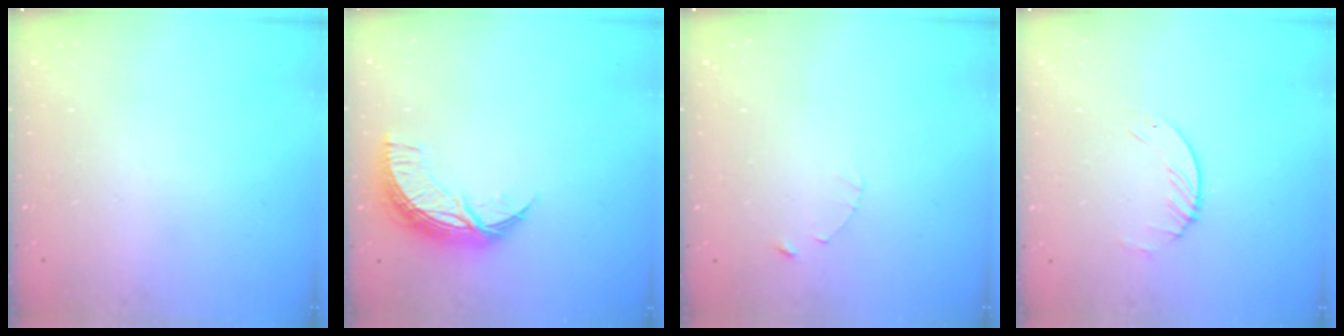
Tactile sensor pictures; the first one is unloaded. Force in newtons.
{"total": 10.0, "press": 10.0, "slide": 0.5}
{"total": 1.0, "press": 1.0, "slide": 0.2}
{"total": 1.6, "press": 1.6, "slide": 0.2}